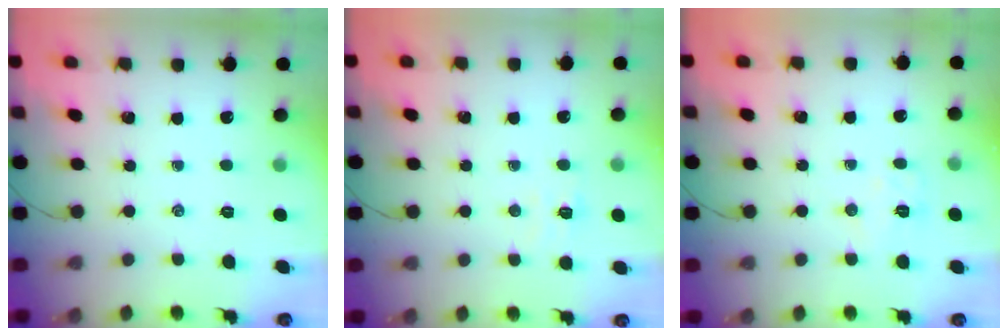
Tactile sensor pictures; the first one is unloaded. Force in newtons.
{"total": 5.1, "press": 5.1, "slide": 0.8}
{"total": 6.1, "press": 6.0, "slide": 1.1}